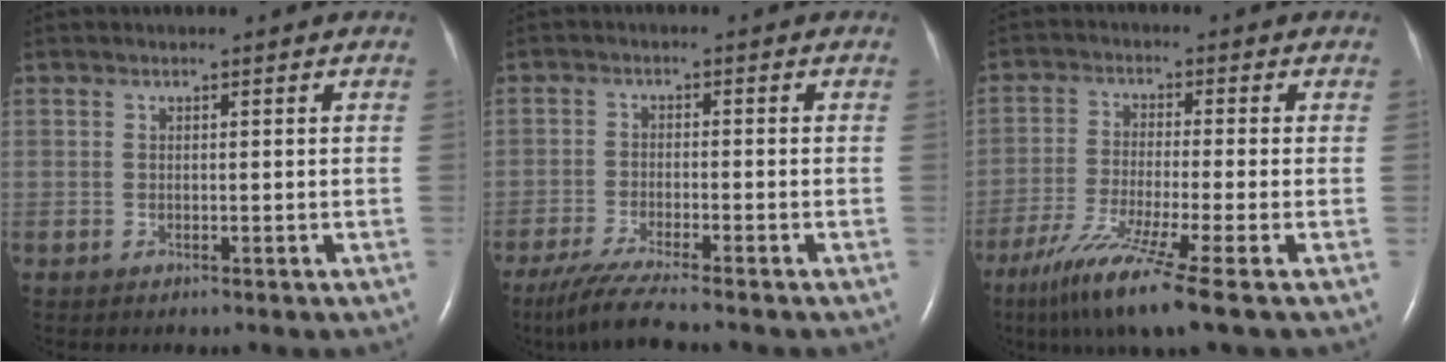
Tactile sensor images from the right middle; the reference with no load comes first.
{"total": 6.8, "force": [-5.7, -0.8, 3.6], "torque": [-0.069, -0.028, -0.101]}
{"total": 11.1, "force": [-7.1, -1.4, 8.4], "torque": [-0.159, -0.042, -0.125]}